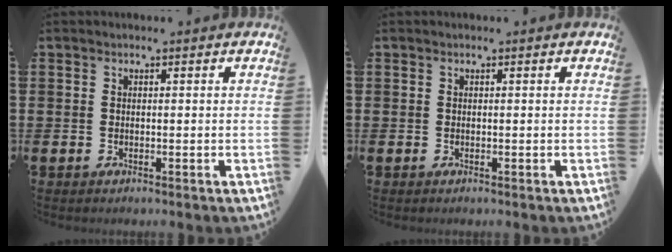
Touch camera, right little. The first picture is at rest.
{"total": 0.0}